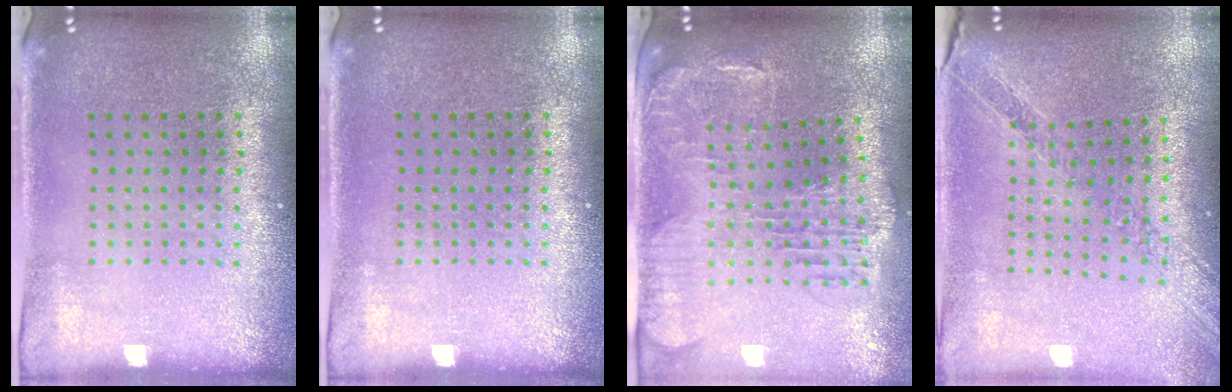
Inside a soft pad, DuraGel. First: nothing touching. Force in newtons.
{"total": 0.0}
{"total": 1.8, "press": 1.6, "slide": 0.7}
{"total": 1.1, "press": 1.1, "slide": 0.1}